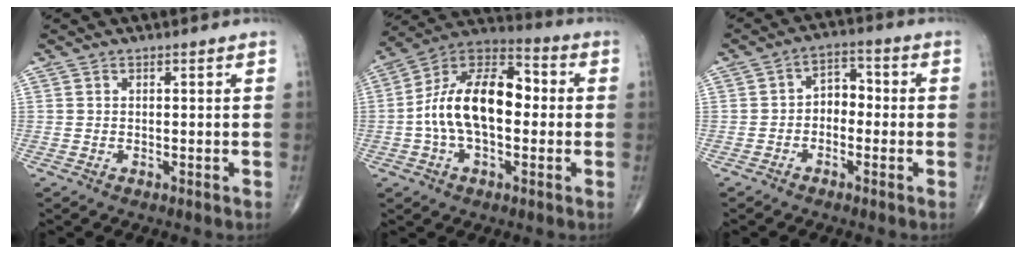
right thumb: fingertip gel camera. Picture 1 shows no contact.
{"total": 17.5, "force": [-0.4, 9.7, 14.6], "torque": [-0.246, 0.041, -0.019]}
{"total": 4.9, "force": [-1.0, 3.5, 3.2], "torque": [-0.027, 0.030, -0.030]}